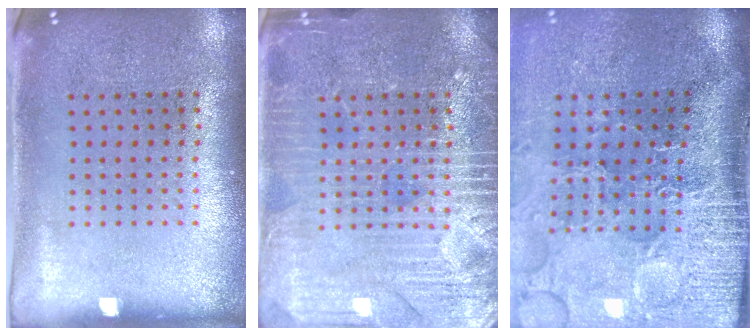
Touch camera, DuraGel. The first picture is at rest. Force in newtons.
{"total": 5.4, "press": 5.4, "slide": 0.7}
{"total": 4.9, "press": 4.0, "slide": 2.9}